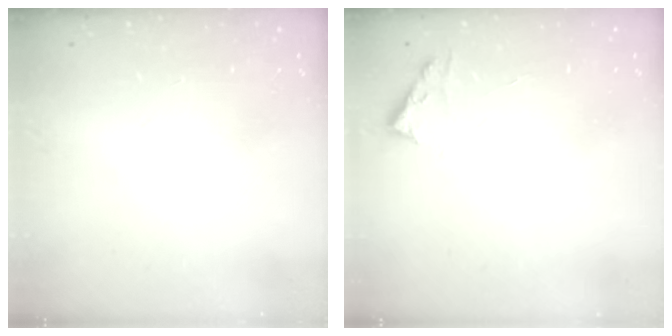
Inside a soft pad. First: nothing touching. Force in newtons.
{"total": 4.5, "press": 4.4, "slide": 0.5}